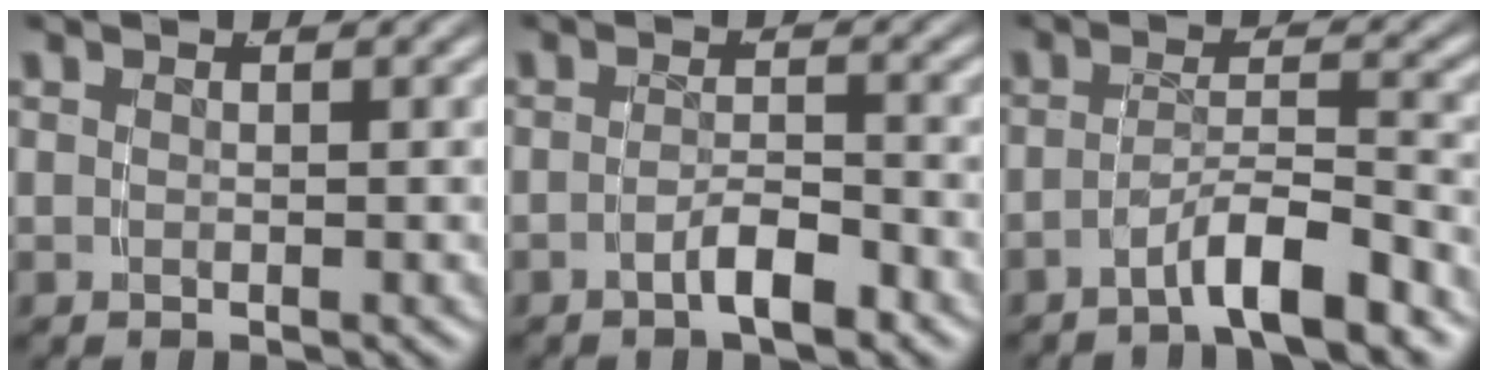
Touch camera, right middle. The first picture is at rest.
{"total": 2.7, "force": [-2.1, 0.0, 1.7], "torque": [-0.021, -0.002, -0.037]}
{"total": 4.3, "force": [-3.4, 0.3, 2.6], "torque": [-0.032, 0.002, -0.058]}